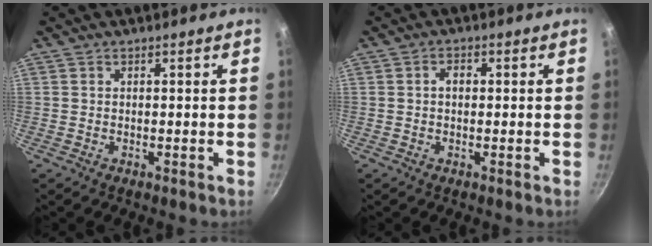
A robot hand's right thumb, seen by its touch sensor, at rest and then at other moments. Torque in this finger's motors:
{"motor_torque": [-0.09, 0.76, 0.59, -0.18, -0.01]}